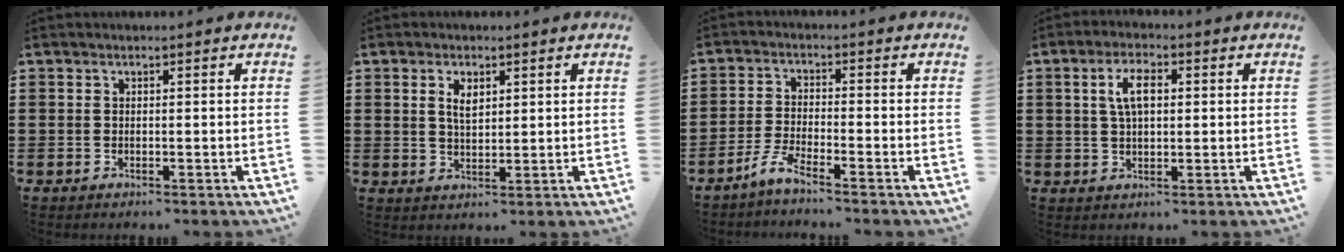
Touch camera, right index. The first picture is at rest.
{"total": 2.9, "force": [0.9, 1.5, 2.3], "torque": [-0.051, 0.005, 0.015]}
{"total": 3.5, "force": [-3.0, -0.1, 1.9], "torque": [-0.057, -0.006, -0.064]}
{"total": 5.2, "force": [1.0, 2.2, 4.6], "torque": [-0.095, 0.010, 0.015]}